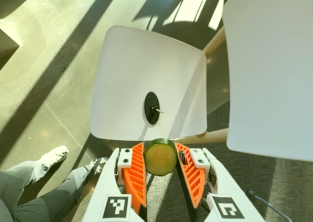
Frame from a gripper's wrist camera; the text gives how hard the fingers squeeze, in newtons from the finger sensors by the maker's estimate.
{"total": 9.2, "left": 9.5, "right": 9.0}